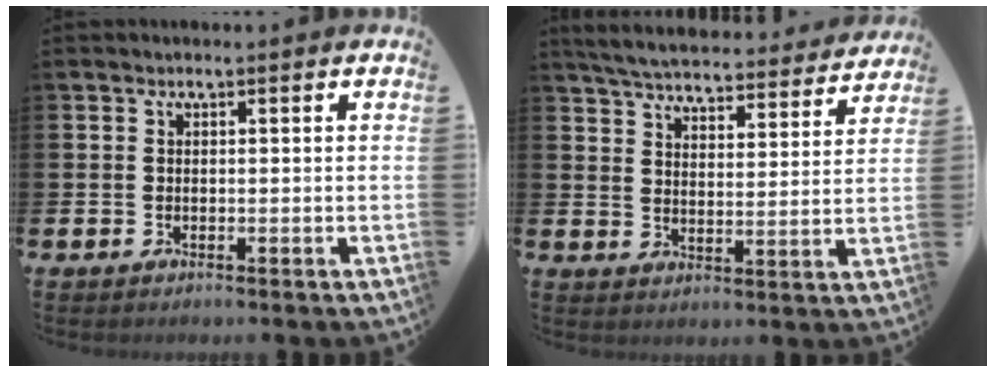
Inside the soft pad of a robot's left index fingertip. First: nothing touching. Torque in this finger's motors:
{"motor_torque": [1.07, -1.07, 0.21, 0.10]}